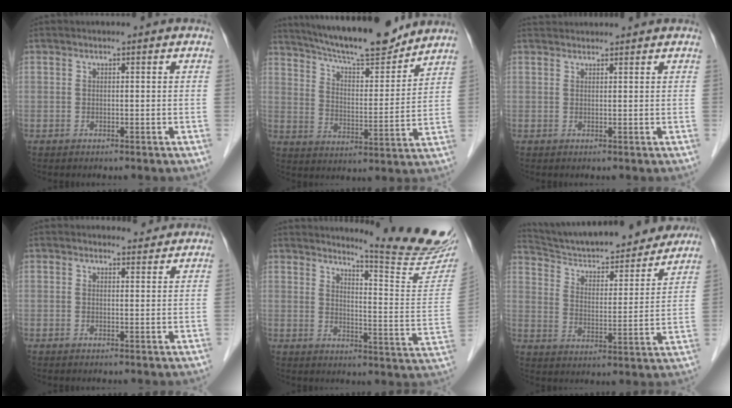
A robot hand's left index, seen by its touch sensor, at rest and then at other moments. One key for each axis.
{"total": 16.6, "fx": 14.9, "fy": 2.2, "fz": 7.0, "tx": -0.120, "ty": 0.000, "tz": 0.235}
{"total": 3.4, "fx": 3.4, "fy": 0.5, "fz": 0.4, "tx": -0.007, "ty": 0.035, "tz": 0.054}
{"total": 1.8, "fx": 1.8, "fy": 0.5, "fz": -0.3, "tx": -0.004, "ty": -0.005, "tz": 0.021}
{"total": 15.9, "fx": 15.1, "fy": -1.3, "fz": 4.7, "tx": -0.066, "ty": -0.118, "tz": 0.178}
{"total": 22.4, "fx": 20.7, "fy": 4.0, "fz": 7.5, "tx": -0.117, "ty": -0.005, "tz": 0.296}